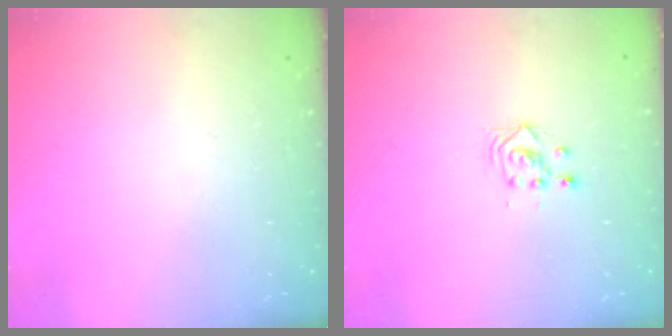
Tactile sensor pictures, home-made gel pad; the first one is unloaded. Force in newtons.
{"total": 2.3, "press": 2.3, "slide": 0.1}